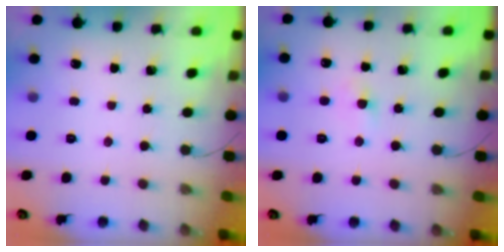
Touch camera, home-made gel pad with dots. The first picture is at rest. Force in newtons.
{"total": 2.3, "press": 2.1, "slide": 0.9}